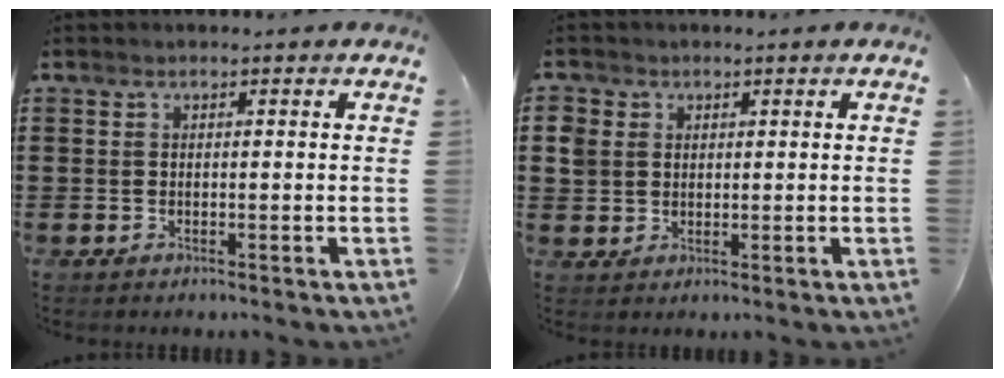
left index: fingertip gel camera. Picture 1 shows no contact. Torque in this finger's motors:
{"motor_torque": [0.31, 0.01, 0.22, 0.04]}